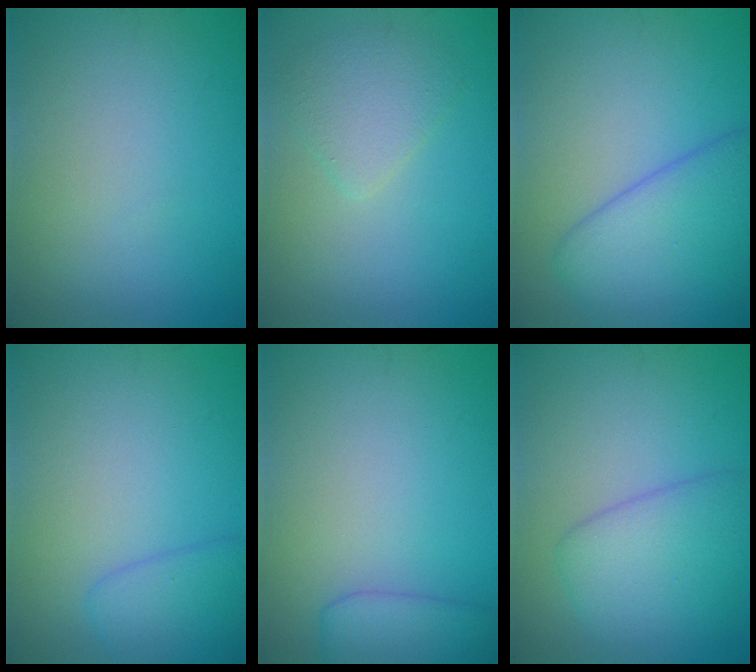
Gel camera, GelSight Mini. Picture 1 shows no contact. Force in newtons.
{"total": 2.5, "press": 2.5, "slide": 0.2}
{"total": 6.5, "press": 6.5, "slide": 0.5}
{"total": 2.7, "press": 2.7, "slide": 0.2}
{"total": 3.7, "press": 3.7, "slide": 0.2}
{"total": 4.9, "press": 4.9, "slide": 0.1}